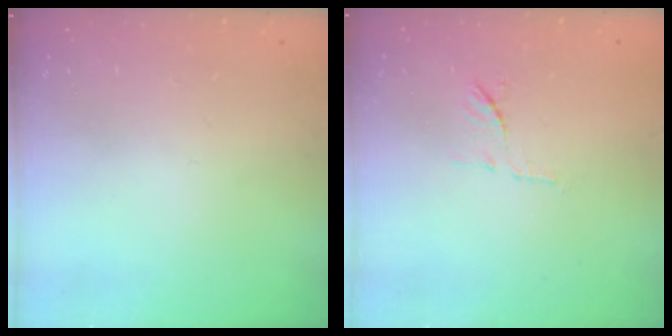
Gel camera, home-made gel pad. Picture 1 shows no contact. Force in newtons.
{"total": 7.1, "press": 7.1, "slide": 1.0}